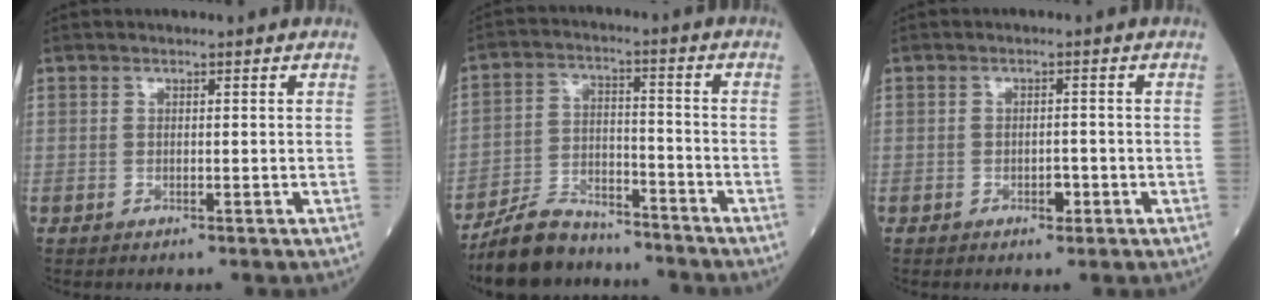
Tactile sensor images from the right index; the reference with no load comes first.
{"total": 10.4, "force": [-9.4, 3.7, 2.5], "torque": [-0.045, 0.016, -0.167]}
{"total": 2.1, "force": [-0.8, 1.0, 1.7], "torque": [-0.026, 0.002, -0.010]}